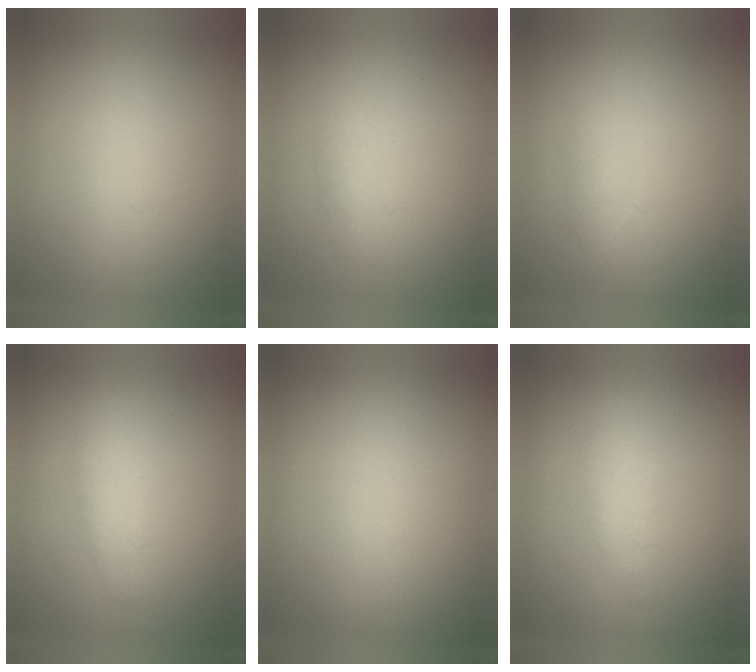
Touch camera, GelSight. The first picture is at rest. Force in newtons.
{"total": 1.1}
{"total": 1.3}
{"total": 2.4}
{"total": 0.0}
{"total": 1.9}